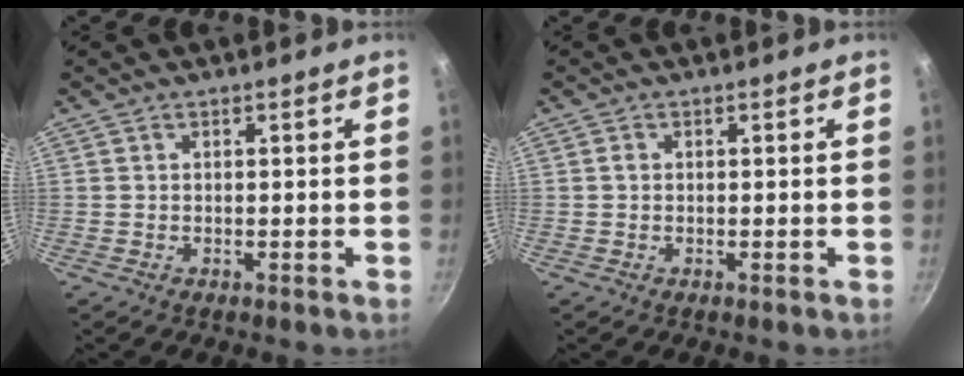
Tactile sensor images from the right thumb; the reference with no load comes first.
{"total": 0.7, "force": [0.0, 0.6, 0.3], "torque": [-0.005, 0.004, -0.001]}